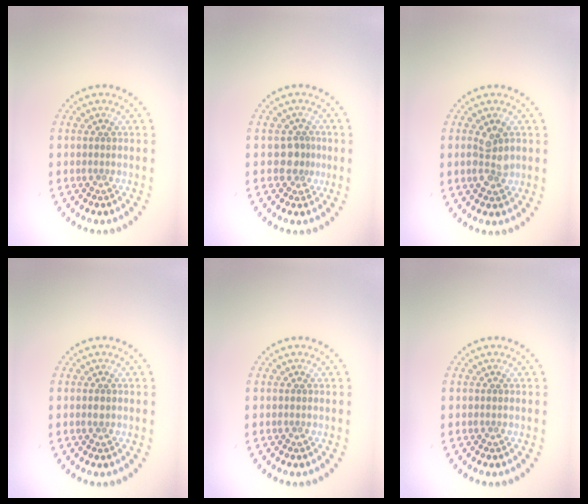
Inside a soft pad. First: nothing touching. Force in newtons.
{"total": 2.0, "press": 1.5, "slide": 1.2}
{"total": 2.4, "press": 2.4, "slide": 0.1}
{"total": 0.7, "press": 0.7, "slide": 0.1}
{"total": 0.0}
{"total": 0.0}